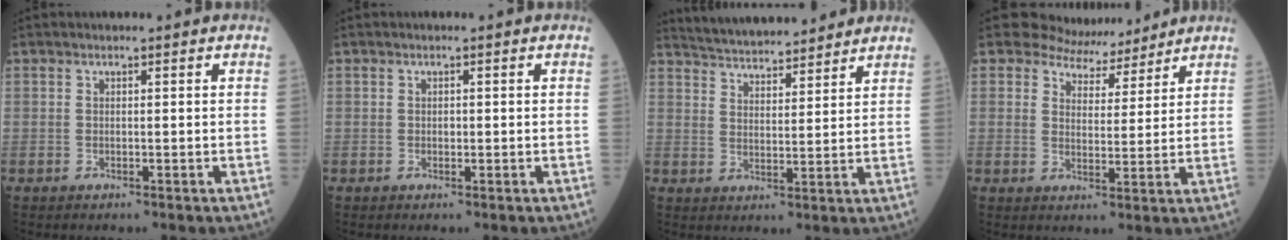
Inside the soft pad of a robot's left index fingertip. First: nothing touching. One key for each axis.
{"total": 0.6, "fx": 0.0, "fy": 0.4, "fz": 0.4, "tx": -0.009, "ty": 0.001, "tz": -0.001}
{"total": 12.9, "fx": 12.0, "fy": 2.1, "fz": 4.3, "tx": -0.070, "ty": 0.019, "tz": 0.182}
{"total": 6.4, "fx": 5.8, "fy": 2.6, "fz": 0.0, "tx": -0.001, "ty": 0.001, "tz": 0.084}